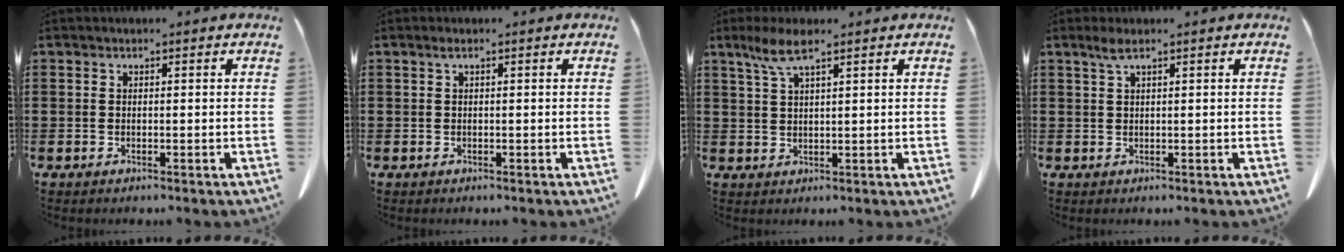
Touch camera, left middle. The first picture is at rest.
{"total": 0.7, "force": [0.2, 0.1, 0.7], "torque": [-0.013, 0.001, 0.003]}
{"total": 4.9, "force": [2.9, 1.0, 3.8], "torque": [-0.081, 0.004, 0.052]}
{"total": 1.9, "force": [1.0, 0.2, 1.6], "torque": [-0.034, 0.001, 0.018]}